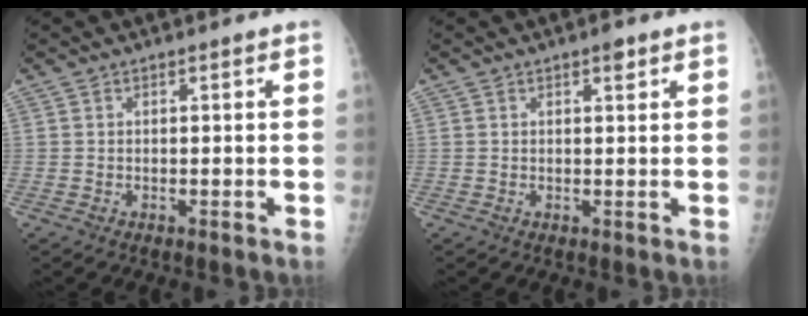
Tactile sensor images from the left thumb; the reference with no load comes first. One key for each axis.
{"total": 1.7, "fx": 1.0, "fy": 0.6, "fz": 1.1, "tx": -0.010, "ty": -0.003, "tz": 0.013}